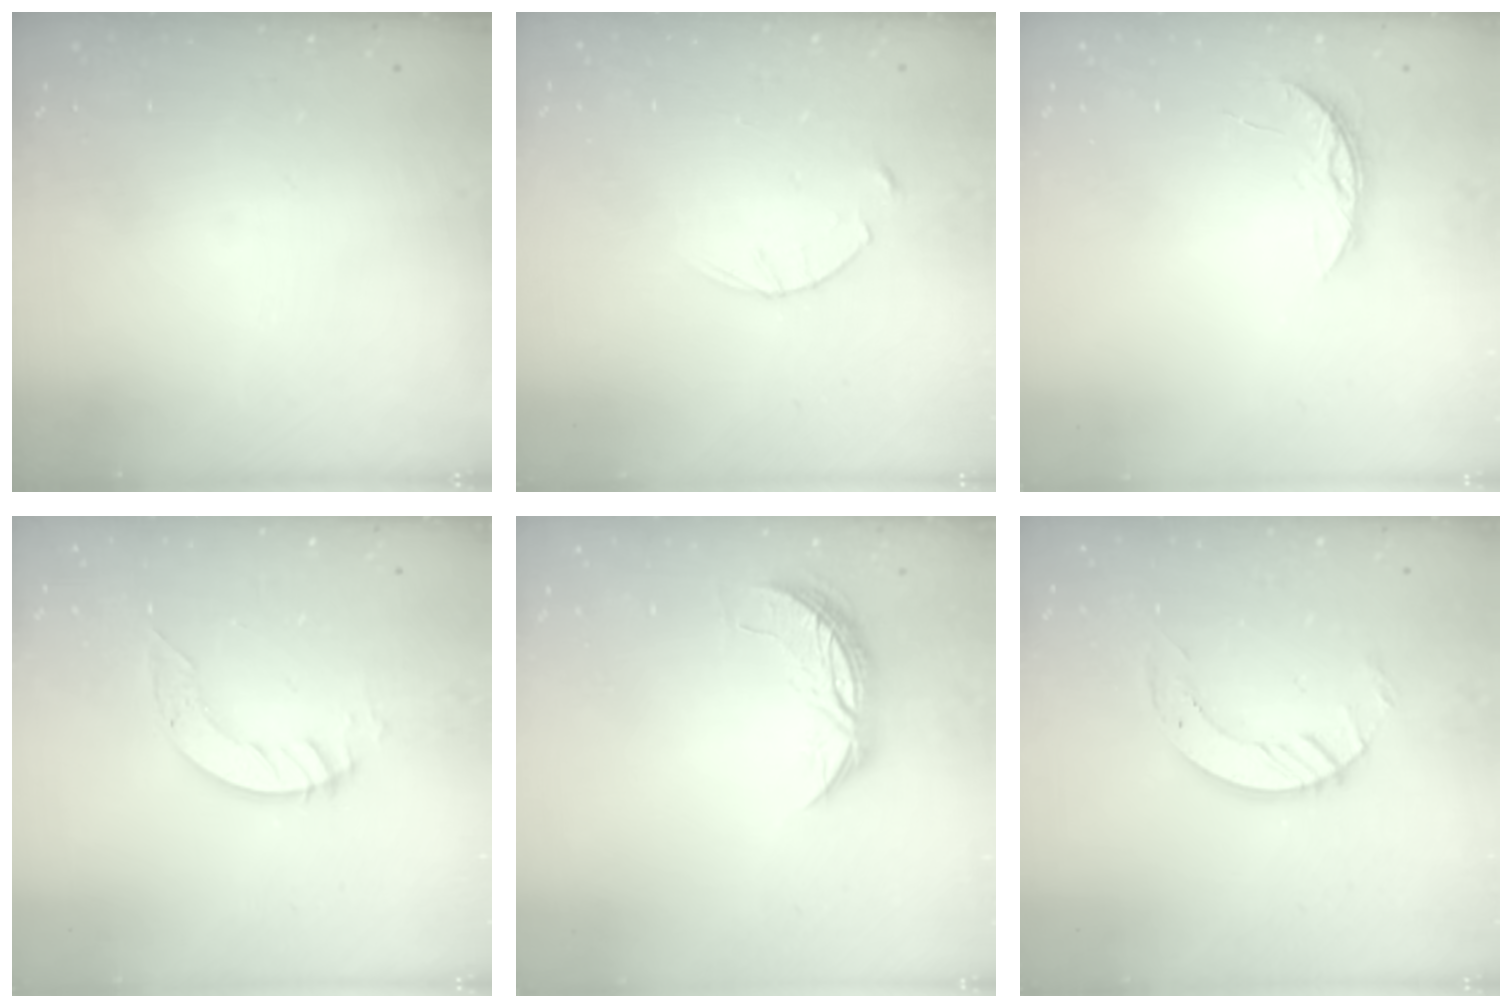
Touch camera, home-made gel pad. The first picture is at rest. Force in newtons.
{"total": 2.8, "press": 2.8, "slide": 0.4}
{"total": 4.5, "press": 4.5, "slide": 0.4}
{"total": 4.0, "press": 4.0, "slide": 0.2}
{"total": 7.1, "press": 7.1, "slide": 0.4}
{"total": 7.0, "press": 7.0, "slide": 0.6}